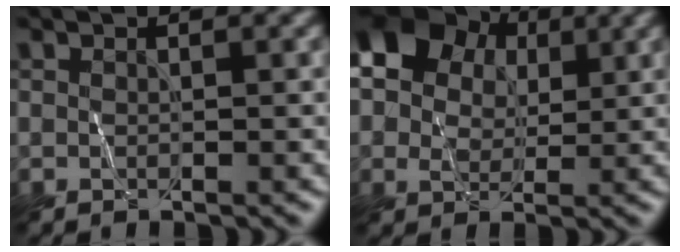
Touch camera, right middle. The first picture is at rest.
{"total": 12.0, "force": [4.8, 9.2, 6.1], "torque": [-0.125, 0.035, 0.079]}